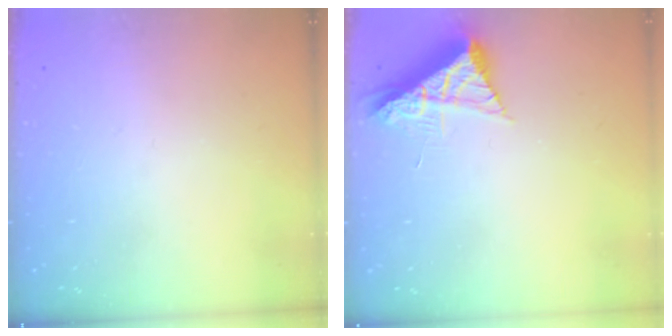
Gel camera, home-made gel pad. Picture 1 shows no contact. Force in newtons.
{"total": 8.1, "press": 8.1, "slide": 0.8}